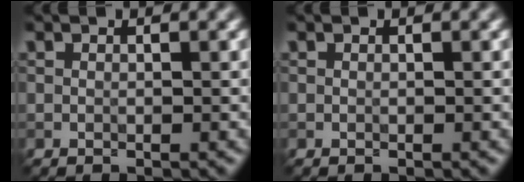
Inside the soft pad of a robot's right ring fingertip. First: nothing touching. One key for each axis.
{"total": 0.0}